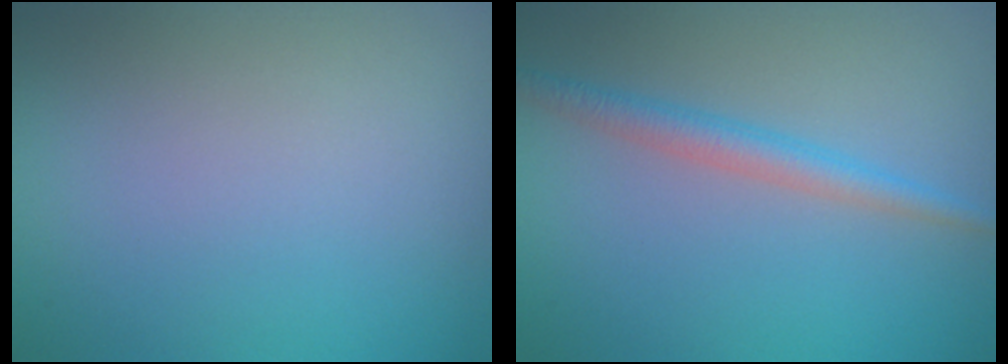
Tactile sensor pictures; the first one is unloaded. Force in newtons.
{"total": 2.5, "press": 2.5, "slide": 0.1}